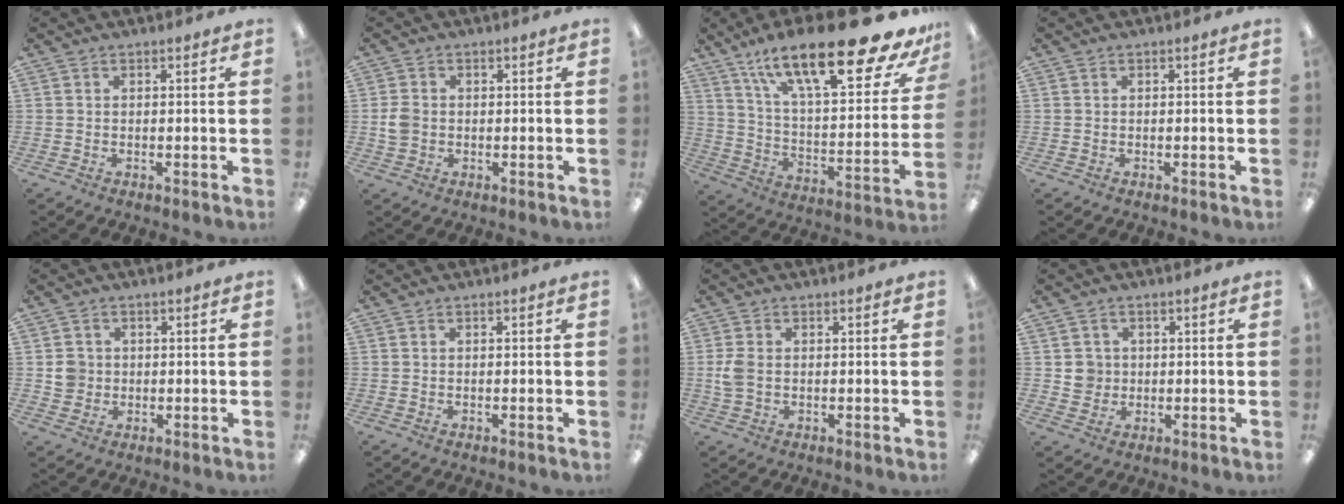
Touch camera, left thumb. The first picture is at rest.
{"total": 3.8, "force": [-0.1, 3.3, 1.9], "torque": [-0.026, 0.005, -0.002]}
{"total": 26.9, "force": [18.0, 7.6, 18.5], "torque": [-0.280, -0.114, 0.292]}
{"total": 0.0}
{"total": 3.4, "force": [0.1, 3.3, 1.0], "torque": [-0.005, -0.001, -0.001]}
{"total": 0.0}
{"total": 4.3, "force": [0.1, 3.0, 3.1], "torque": [-0.065, -0.001, -0.002]}
{"total": 4.1, "force": [0.6, 4.1, 0.4], "torque": [0.006, -0.001, 0.007]}